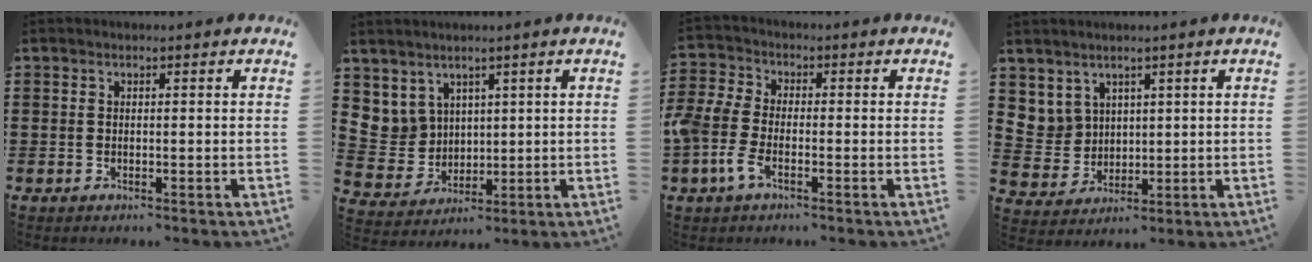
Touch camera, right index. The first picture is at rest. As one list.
[{"total": 5.8, "force": [3.2, 4.8, 0.5], "torque": [-0.048, -0.006, 0.063]}, {"total": 5.2, "force": [-2.8, 2.4, 3.7], "torque": [-0.107, -0.006, -0.064]}, {"total": 5.1, "force": [3.0, 4.2, 0.4], "torque": [-0.043, 0.001, 0.056]}]